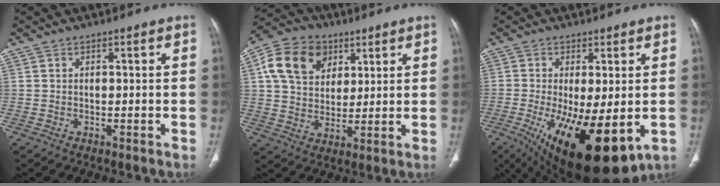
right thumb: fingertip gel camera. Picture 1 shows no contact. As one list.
[{"total": 14.1, "force": [5.4, 10.6, 7.6], "torque": [-0.123, -0.001, 0.093]}, {"total": 19.4, "force": [-5.7, 7.4, 17.0], "torque": [-0.270, -0.030, -0.067]}]